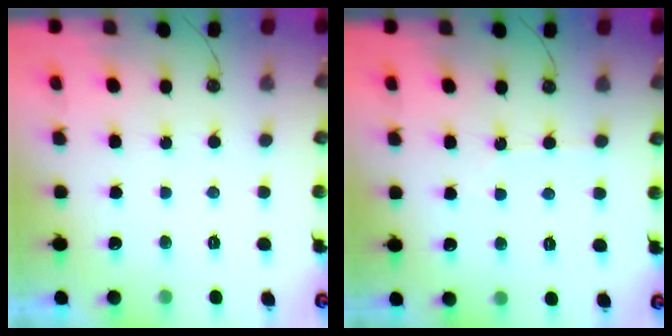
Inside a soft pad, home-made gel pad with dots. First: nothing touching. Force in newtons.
{"total": 2.2, "press": 2.1, "slide": 0.4}